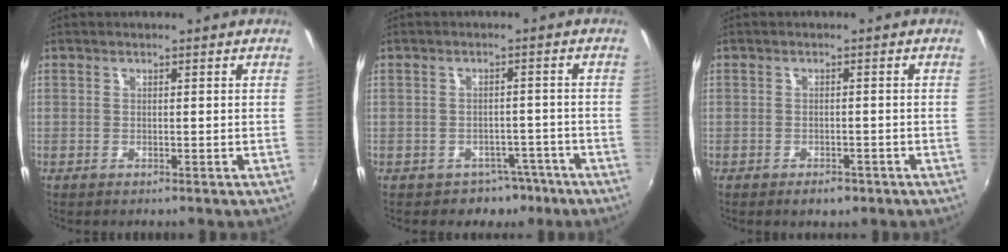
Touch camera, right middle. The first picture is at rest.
{"total": 5.1, "force": [-3.4, 3.7, 0.8], "torque": [-0.019, 0.015, -0.037]}
{"total": 3.1, "force": [-2.0, 1.7, 1.5], "torque": [-0.033, -0.007, -0.027]}